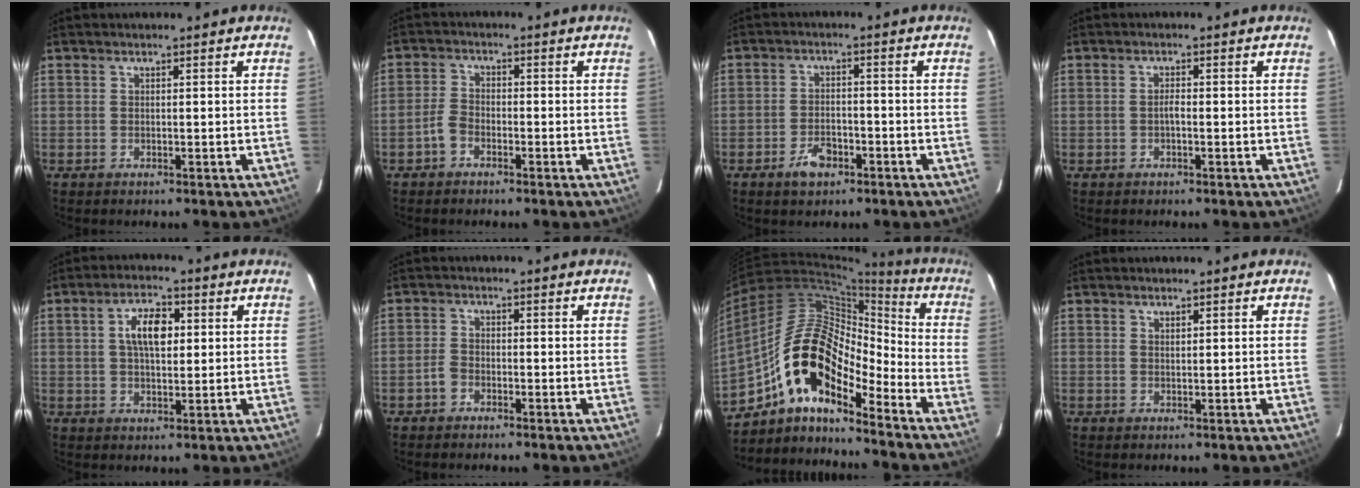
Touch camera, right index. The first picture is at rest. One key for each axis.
{"total": 3.0, "fx": -1.9, "fy": 1.8, "fz": 1.5, "tx": -0.034, "ty": 0.010, "tz": -0.039}
{"total": 5.1, "fx": -3.1, "fy": 2.8, "fz": 2.9, "tx": -0.064, "ty": 0.003, "tz": -0.049}
{"total": 1.2, "fx": -0.4, "fy": 0.4, "fz": 1.1, "tx": -0.020, "ty": 0.005, "tz": -0.009}
{"total": 6.9, "fx": 1.5, "fy": 3.4, "fz": 5.8, "tx": -0.103, "ty": 0.014, "tz": 0.028}
{"total": 2.3, "fx": -1.5, "fy": 1.5, "fz": 0.8, "tx": -0.019, "ty": 0.007, "tz": -0.029}
{"total": 15.9, "fx": -10.3, "fy": 6.1, "fz": 10.5, "tx": -0.181, "ty": 0.011, "tz": -0.207}
{"total": 0.7, "fx": 0.5, "fy": 0.3, "fz": 0.4, "tx": -0.005, "ty": 0.002, "tz": 0.010}